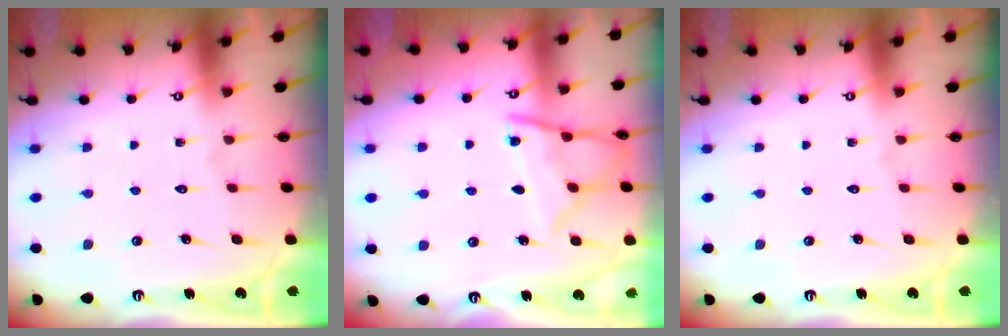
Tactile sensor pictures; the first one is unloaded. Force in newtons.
{"total": 10.5, "press": 10.5, "slide": 0.2}
{"total": 0.0}